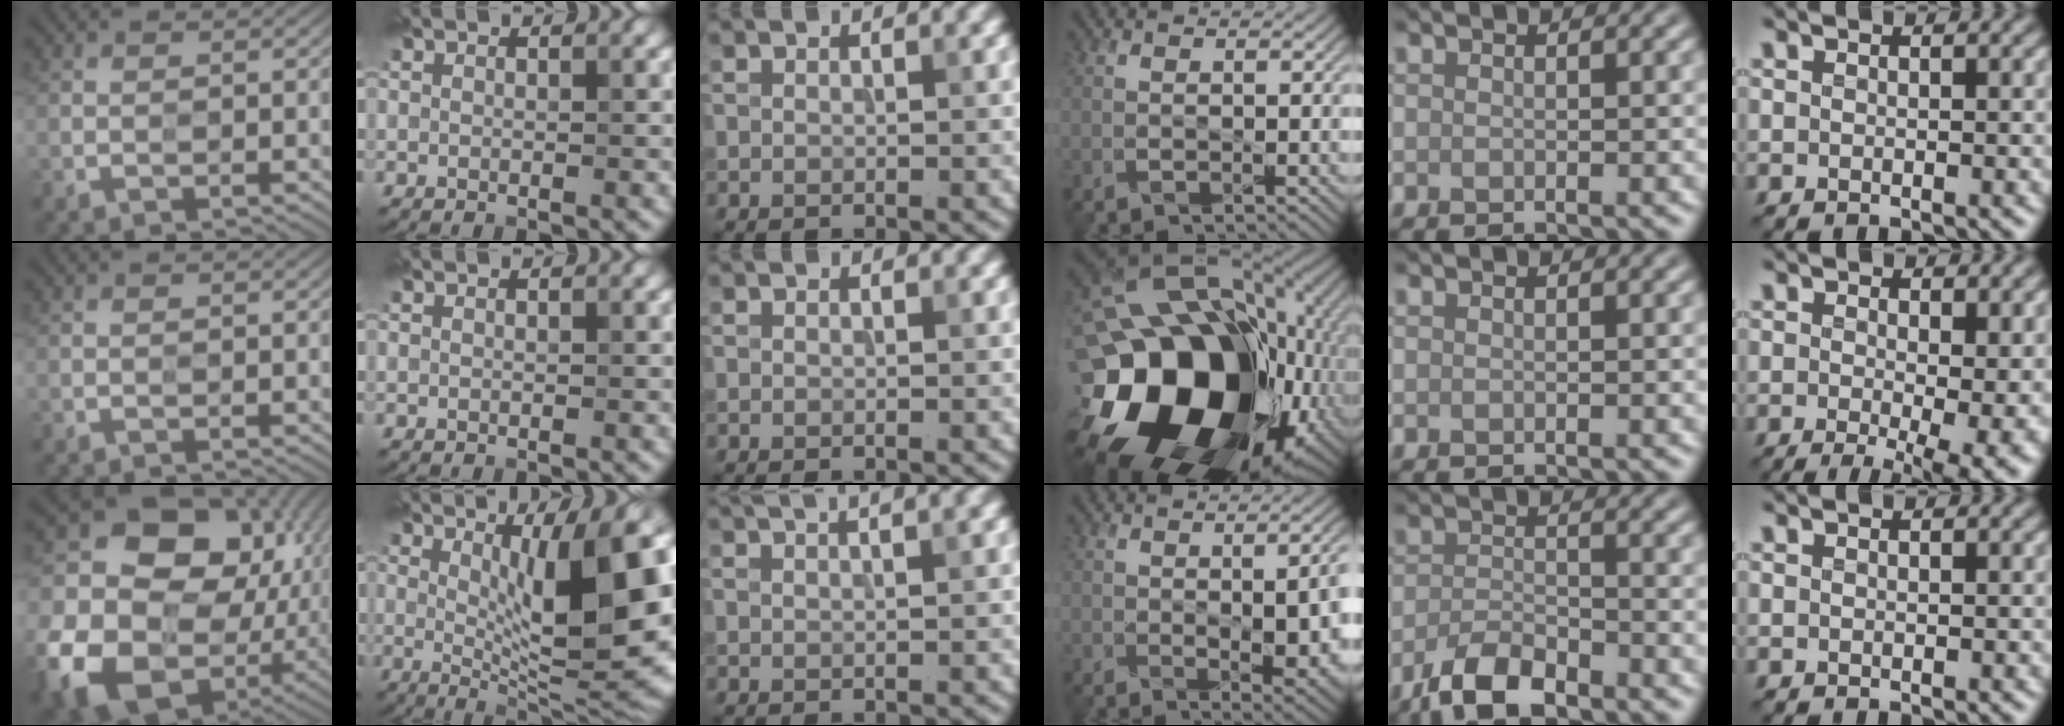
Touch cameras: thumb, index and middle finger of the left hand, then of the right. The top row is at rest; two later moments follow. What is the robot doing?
{"motion": "wipe", "object": "bowl"}